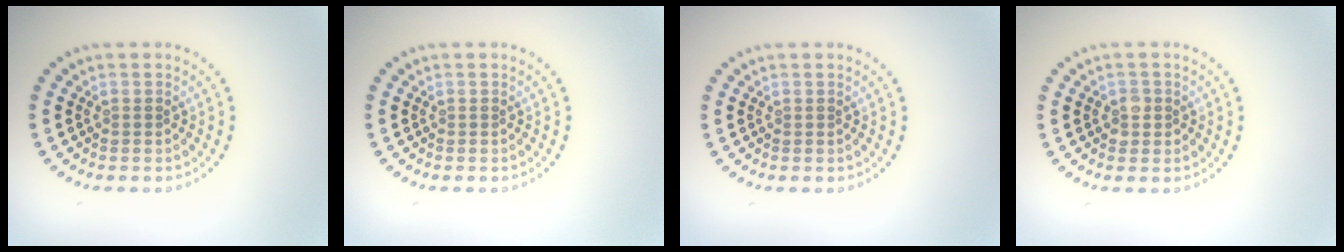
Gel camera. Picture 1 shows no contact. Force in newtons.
{"total": 0.0}
{"total": 0.0}
{"total": 1.4, "press": 1.3, "slide": 0.4}